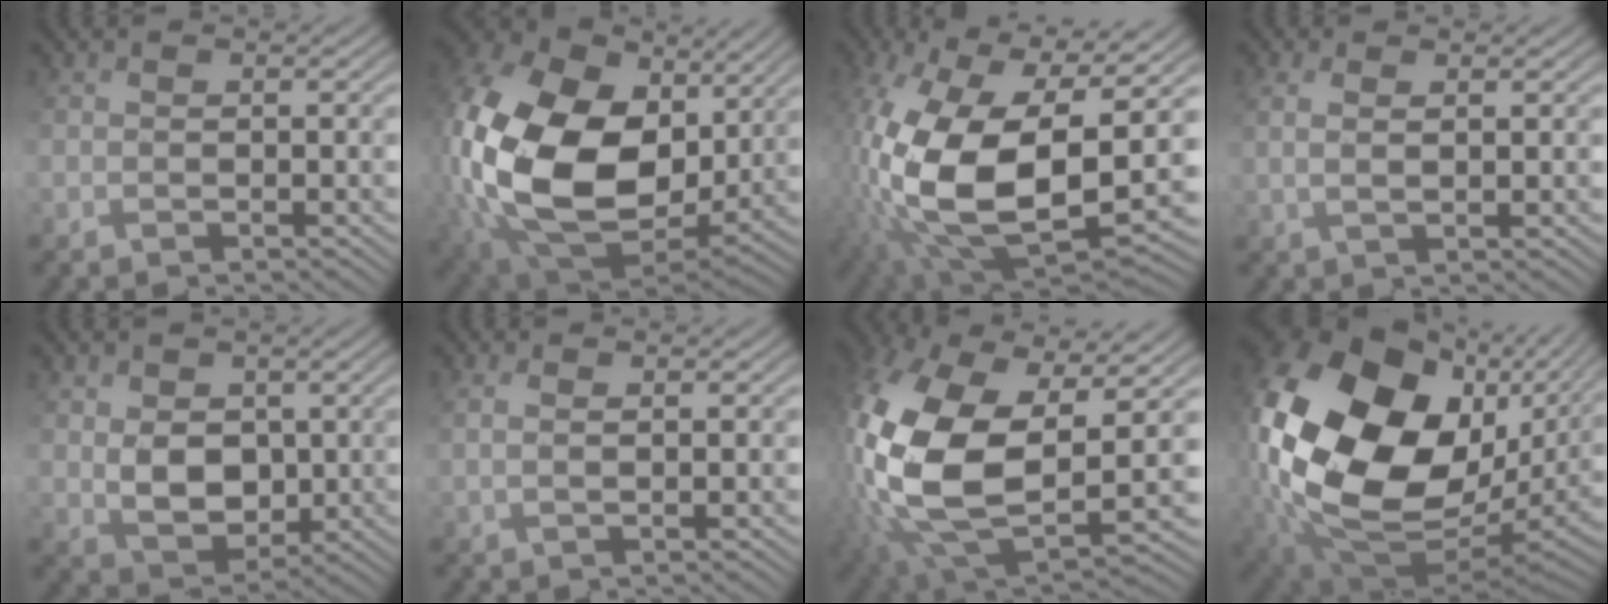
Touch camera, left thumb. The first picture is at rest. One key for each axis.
{"total": 21.8, "fx": 3.9, "fy": 15.9, "fz": 14.5, "tx": -0.390, "ty": -0.033, "tz": 0.123}
{"total": 18.9, "fx": -1.8, "fy": 9.8, "fz": 16.1, "tx": -0.356, "ty": -0.058, "tz": -0.005}
{"total": 1.9, "fx": 1.6, "fy": -0.6, "fz": 0.7, "tx": -0.016, "ty": 0.010, "tz": 0.033}
{"total": 5.2, "fx": 2.0, "fy": 3.8, "fz": 3.0, "tx": -0.073, "ty": 0.000, "tz": 0.037}
{"total": 1.6, "fx": 1.5, "fy": -0.7, "fz": 0.2, "tx": -0.007, "ty": 0.009, "tz": 0.030}
{"total": 18.3, "fx": 1.1, "fy": 10.4, "fz": 15.0, "tx": -0.379, "ty": -0.046, "tz": 0.052}
{"total": 22.8, "fx": 4.3, "fy": 15.9, "fz": 15.8, "tx": -0.372, "ty": -0.055, "tz": 0.119}